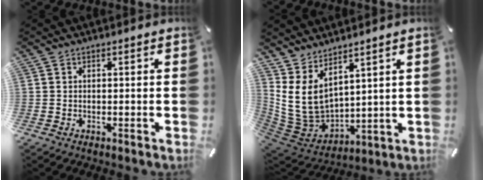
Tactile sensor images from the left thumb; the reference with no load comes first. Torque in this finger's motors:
{"motor_torque": [1.76, 1.01, 1.52, -1.25, 0.17]}